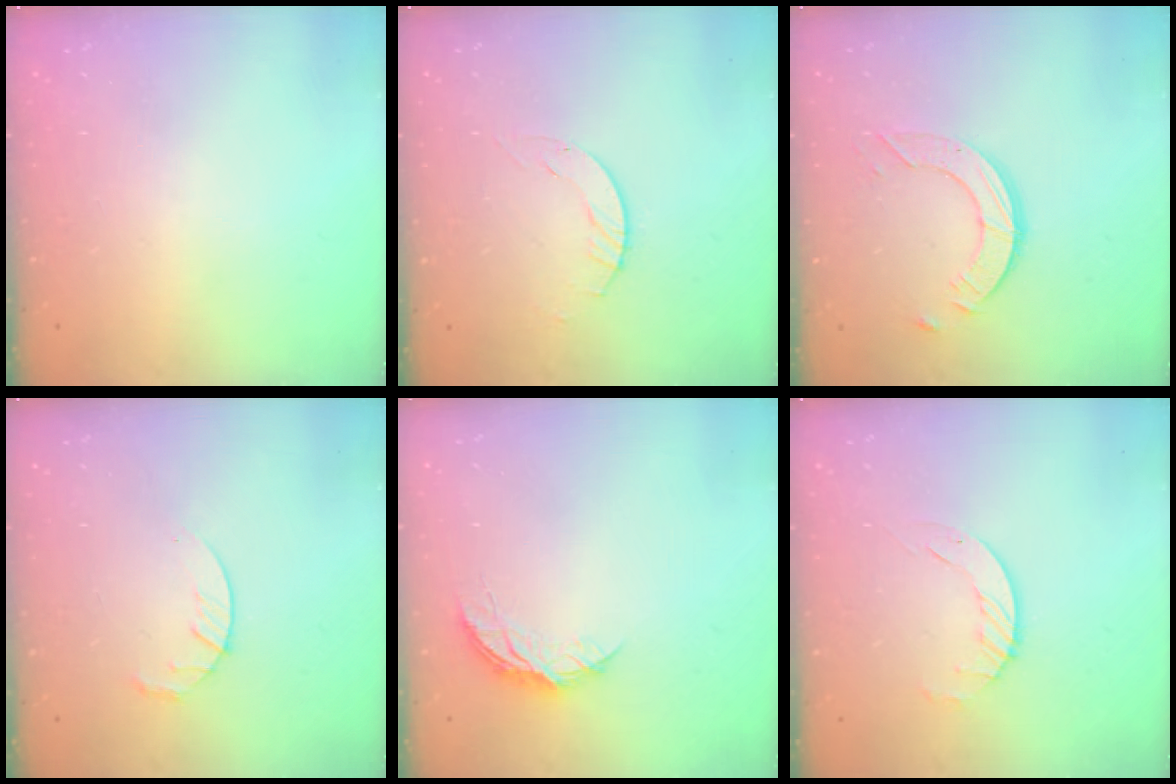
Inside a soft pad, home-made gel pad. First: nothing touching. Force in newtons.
{"total": 2.9, "press": 2.9, "slide": 0.4}
{"total": 6.9, "press": 6.9, "slide": 0.6}
{"total": 4.3, "press": 4.2, "slide": 0.6}
{"total": 5.2, "press": 5.1, "slide": 0.5}
{"total": 3.5, "press": 3.5, "slide": 0.4}